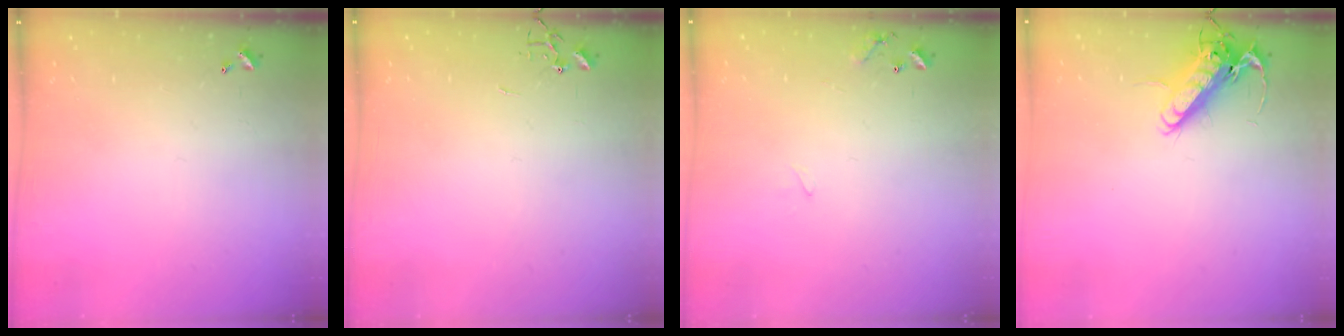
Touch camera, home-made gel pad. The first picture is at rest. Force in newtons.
{"total": 0.0}
{"total": 6.1, "press": 6.1, "slide": 0.5}
{"total": 13.3, "press": 13.1, "slide": 2.4}